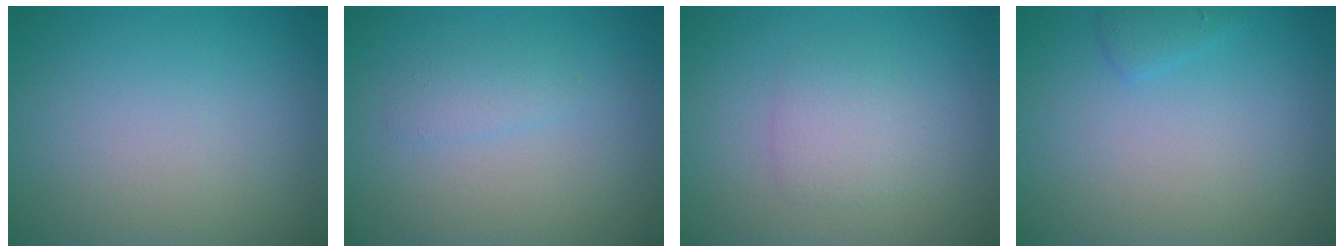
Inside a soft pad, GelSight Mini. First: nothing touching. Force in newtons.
{"total": 1.2, "press": 1.2, "slide": 0.1}
{"total": 1.9, "press": 1.9, "slide": 0.1}
{"total": 1.0, "press": 1.0, "slide": 0.1}